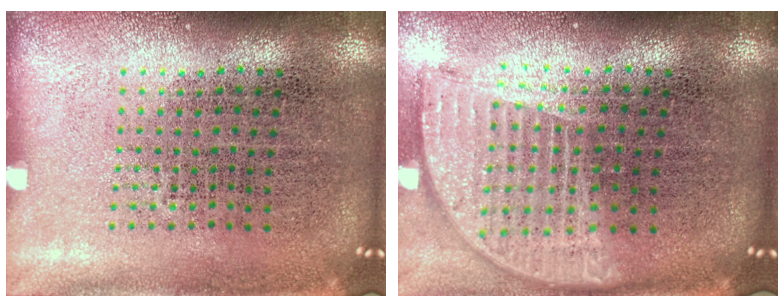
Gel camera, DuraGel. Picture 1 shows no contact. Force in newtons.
{"total": 1.9, "press": 1.5, "slide": 1.2}